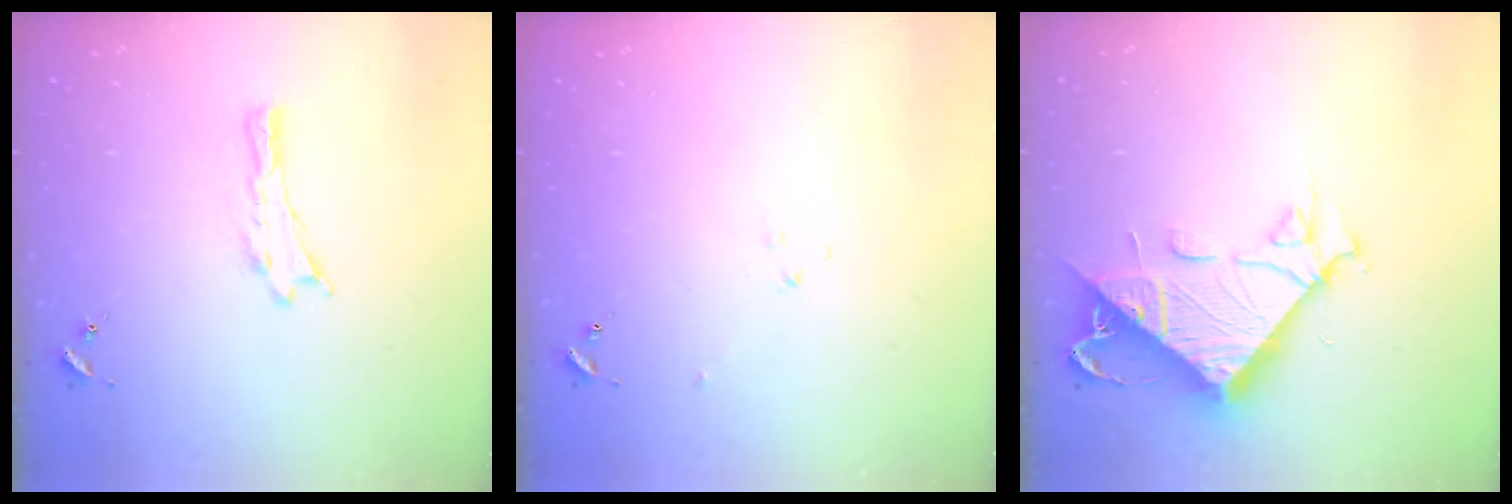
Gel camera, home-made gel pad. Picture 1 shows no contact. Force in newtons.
{"total": 2.9, "press": 2.9, "slide": 0.3}
{"total": 11.0, "press": 11.0, "slide": 1.1}